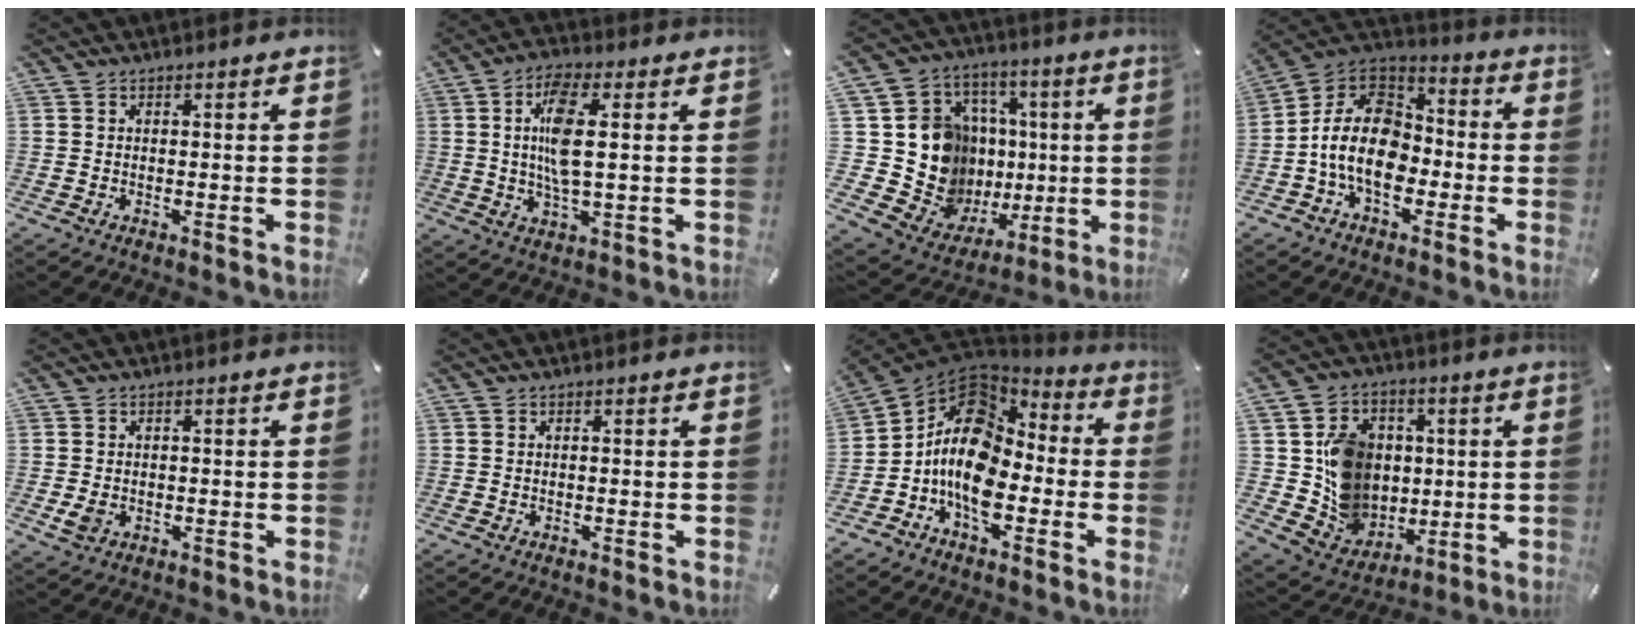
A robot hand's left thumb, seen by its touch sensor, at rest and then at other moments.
{"total": 9.9, "force": [1.4, 3.1, 9.3], "torque": [-0.205, -0.005, 0.016]}
{"total": 18.7, "force": [1.2, 16.9, 7.8], "torque": [-0.151, -0.034, 0.057]}
{"total": 14.1, "force": [-5.1, 10.1, 8.5], "torque": [-0.181, 0.025, -0.099]}
{"total": 2.8, "force": [-0.4, 2.2, 1.7], "torque": [-0.044, -0.002, -0.010]}
{"total": 0.0}
{"total": 14.0, "force": [-3.8, 9.9, 9.1], "torque": [-0.189, 0.014, -0.073]}
{"total": 13.2, "force": [1.2, 12.5, 4.0], "torque": [-0.071, -0.003, 0.040]}